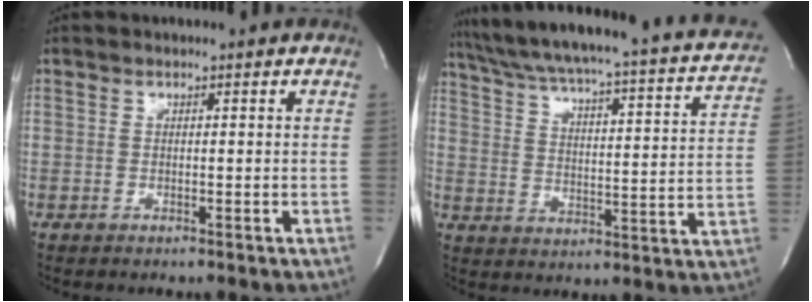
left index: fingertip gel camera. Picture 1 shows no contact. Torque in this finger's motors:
{"motor_torque": [0.55, -0.53, 0.14, 0.07]}